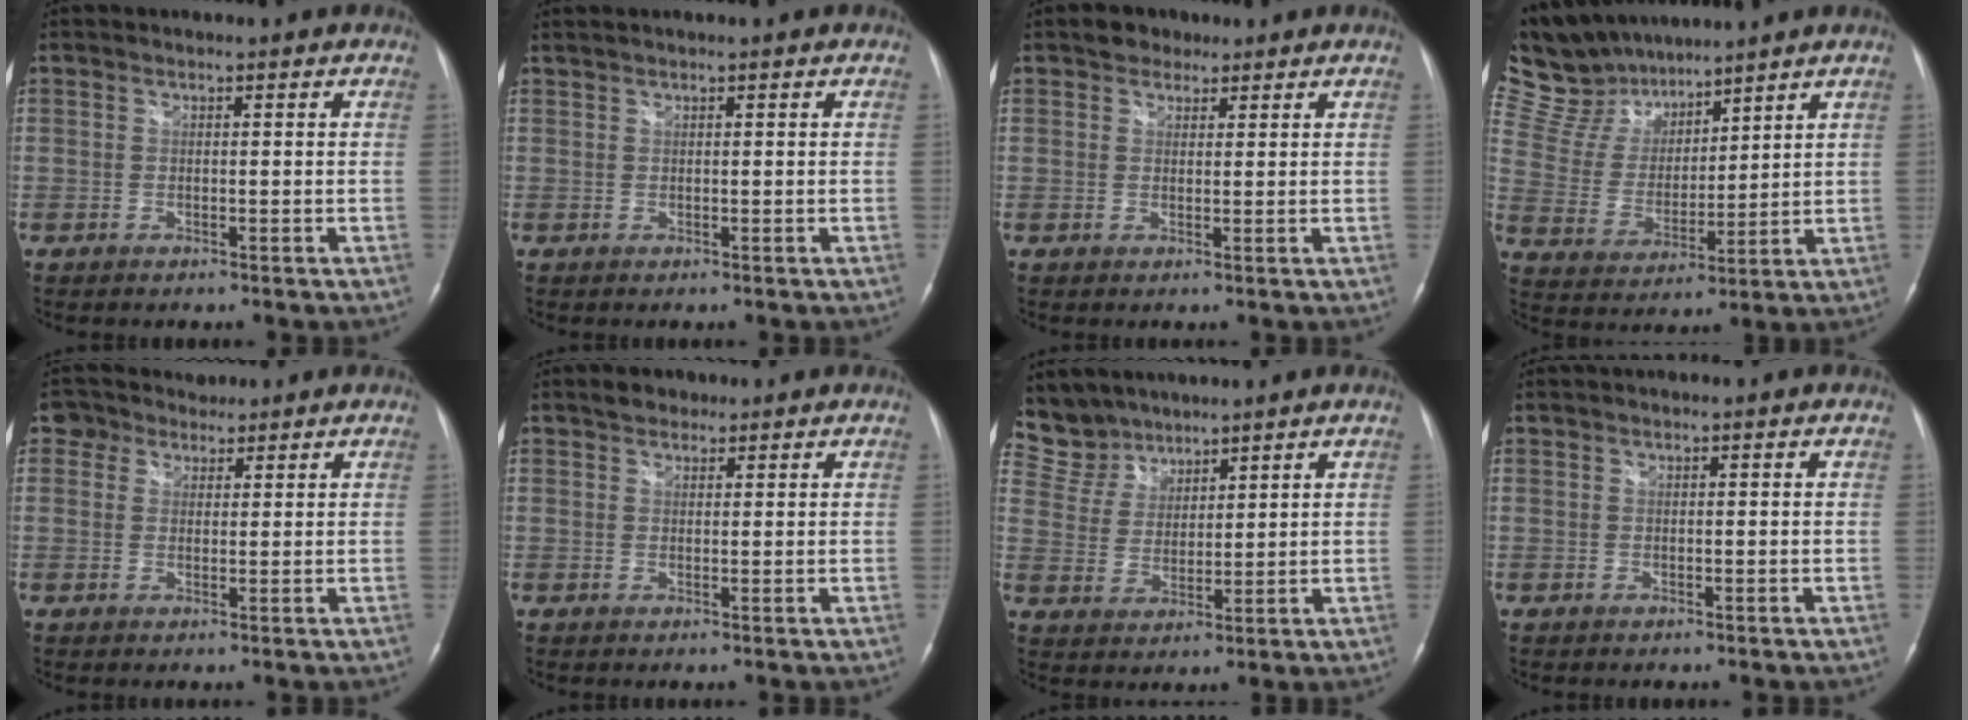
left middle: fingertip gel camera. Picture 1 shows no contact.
{"total": 1.5, "force": [1.4, -0.2, 0.6], "torque": [-0.015, 0.015, 0.032]}
{"total": 2.7, "force": [2.0, 1.8, 0.6], "torque": [-0.013, 0.009, 0.031]}
{"total": 12.8, "force": [11.4, 4.5, 3.6], "torque": [-0.088, 0.025, 0.225]}
{"total": 3.5, "force": [2.6, 2.4, -0.1], "torque": [0.001, 0.023, 0.041]}
{"total": 2.1, "force": [1.6, 1.2, 0.5], "torque": [-0.011, 0.007, 0.026]}
{"total": 7.0, "force": [6.4, 3.0, -0.2], "torque": [-0.005, 0.013, 0.139]}
{"total": 0.0}